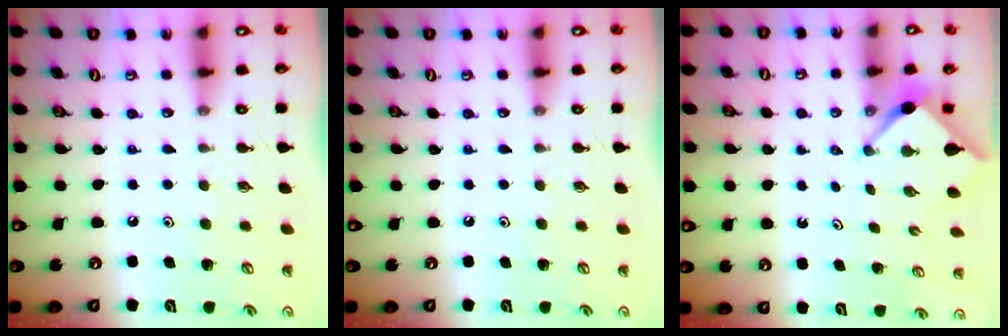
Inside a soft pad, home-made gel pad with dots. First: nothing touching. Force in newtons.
{"total": 0.0}
{"total": 2.5, "press": 2.5, "slide": 0.3}